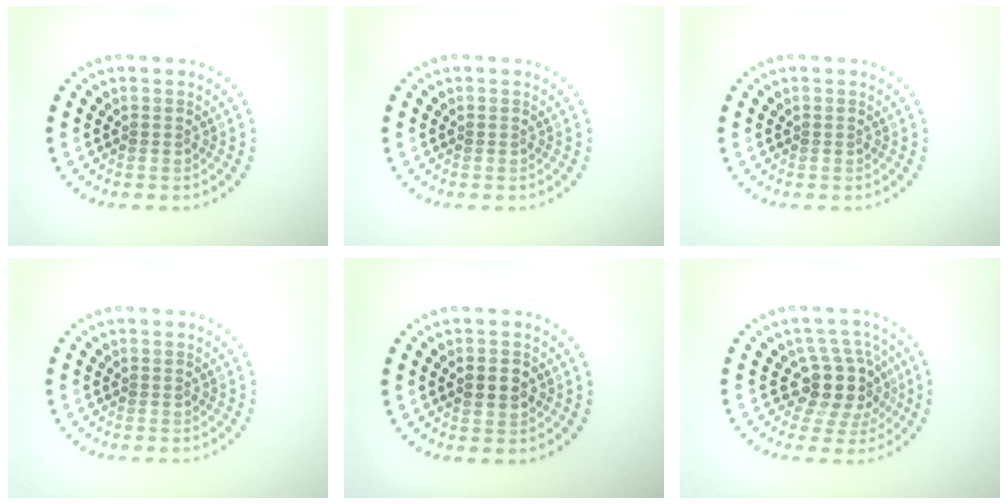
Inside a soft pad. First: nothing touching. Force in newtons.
{"total": 0.0}
{"total": 0.0}
{"total": 0.0}
{"total": 2.7, "press": 2.7, "slide": 0.2}
{"total": 4.3, "press": 3.4, "slide": 2.5}